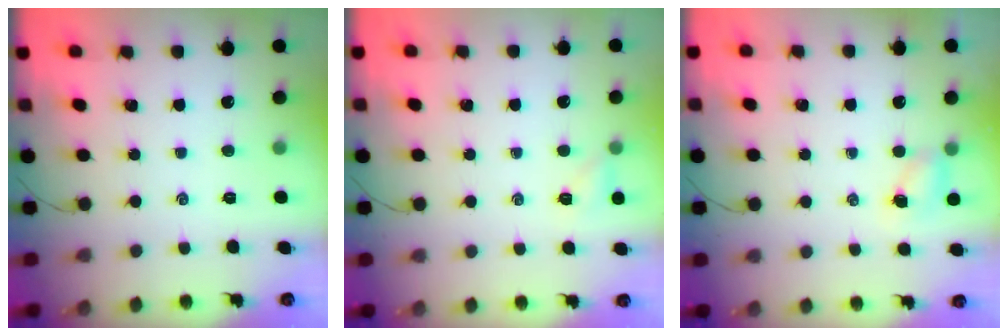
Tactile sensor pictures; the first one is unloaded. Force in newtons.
{"total": 3.2, "press": 3.0, "slide": 1.1}
{"total": 4.0, "press": 4.0, "slide": 0.7}